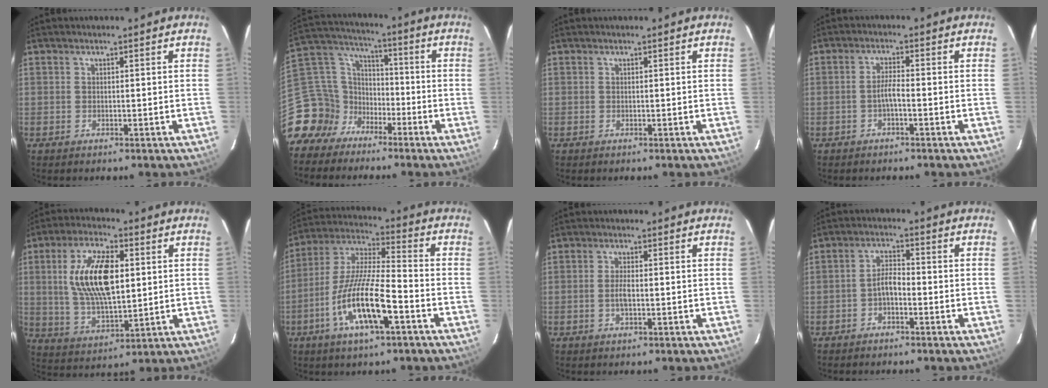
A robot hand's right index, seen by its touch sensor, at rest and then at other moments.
{"total": 12.0, "force": [-7.6, 8.8, 3.0], "torque": [-0.083, 0.045, -0.146]}
{"total": 0.0}
{"total": 2.4, "force": [-1.3, 0.2, 2.1], "torque": [-0.042, 0.005, -0.025]}
{"total": 15.1, "force": [2.8, 6.6, 13.3], "torque": [-0.256, 0.007, 0.059]}
{"total": 15.1, "force": [-6.4, 3.3, 13.3], "torque": [-0.271, -0.013, -0.125]}
{"total": 2.5, "force": [-0.4, 0.6, 2.4], "torque": [-0.047, 0.000, -0.008]}
{"total": 3.2, "force": [-1.8, 1.2, 2.3], "torque": [-0.047, 0.011, -0.034]}